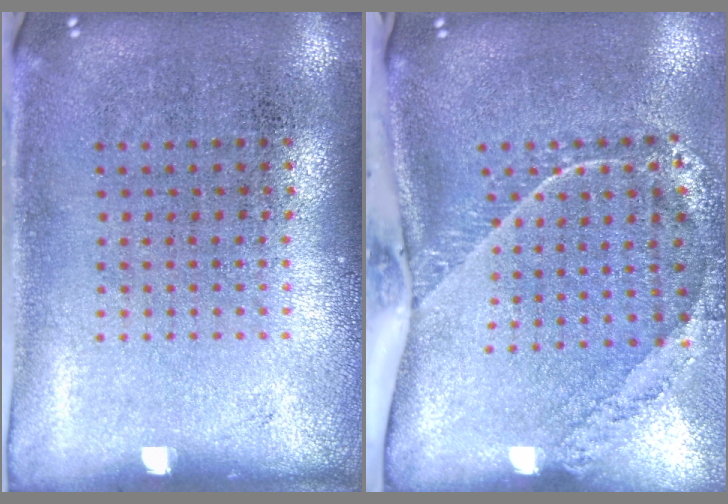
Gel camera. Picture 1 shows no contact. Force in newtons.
{"total": 2.4, "press": 1.7, "slide": 1.7}